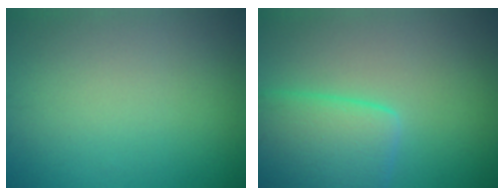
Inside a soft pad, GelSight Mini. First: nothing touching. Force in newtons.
{"total": 5.9, "press": 5.9, "slide": 0.5}